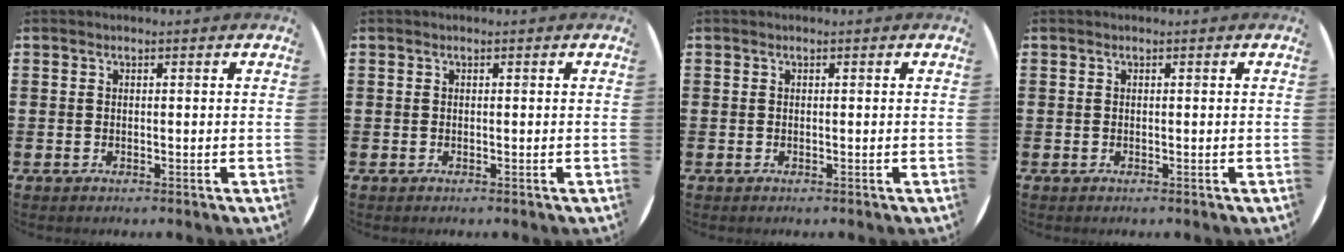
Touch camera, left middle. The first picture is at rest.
{"total": 0.0}
{"total": 0.0}
{"total": 0.0}